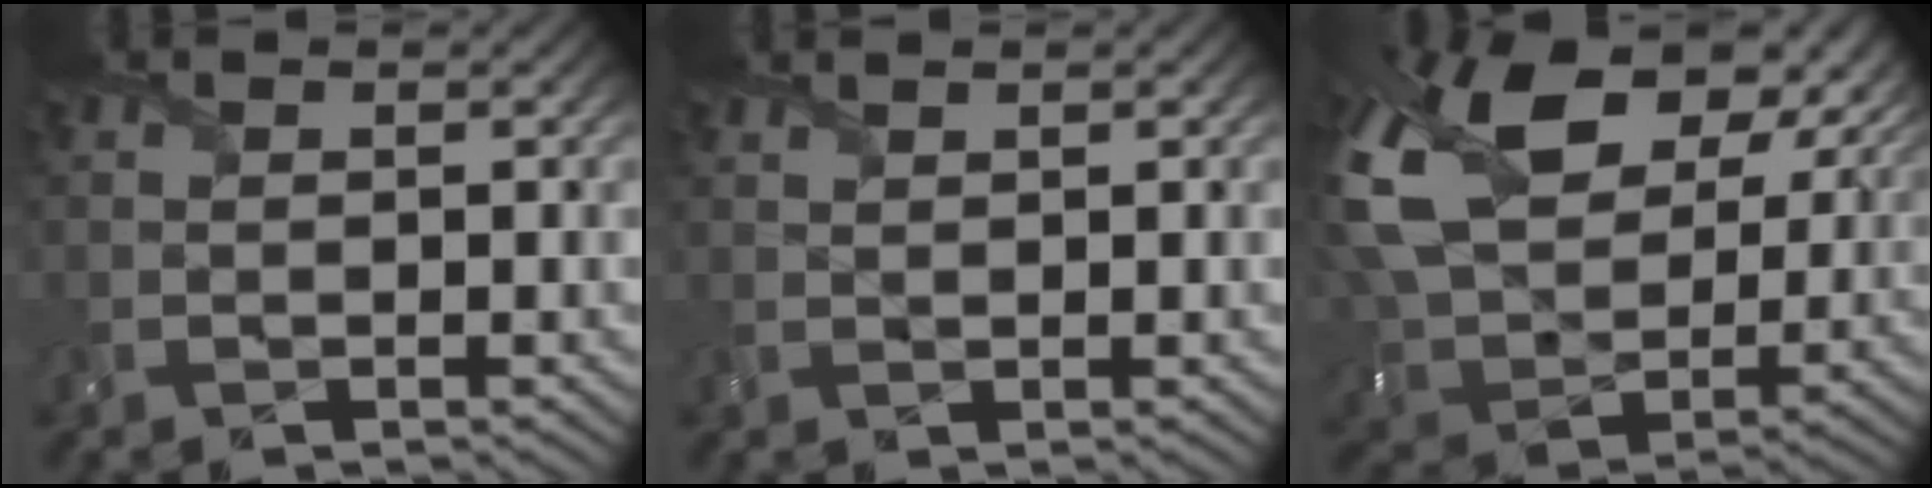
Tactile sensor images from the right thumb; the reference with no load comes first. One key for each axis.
{"total": 0.5, "fx": 0.5, "fy": 0.2, "fz": 0.1, "tx": -0.006, "ty": -0.001, "tz": 0.009}
{"total": 17.9, "fx": 7.9, "fy": 11.5, "fz": 11.2, "tx": -0.280, "ty": 0.030, "tz": 0.150}